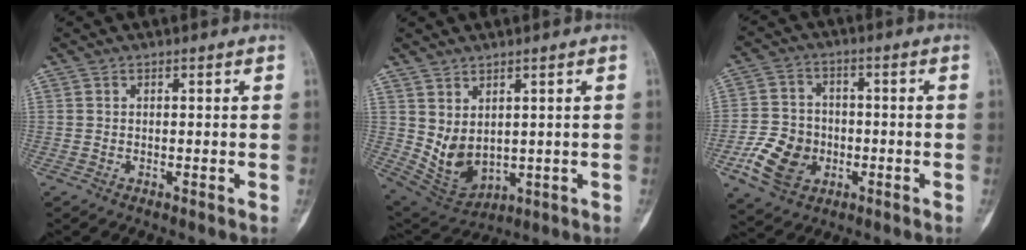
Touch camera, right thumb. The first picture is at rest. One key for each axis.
{"total": 8.3, "fx": 1.0, "fy": 5.6, "fz": 6.1, "tx": -0.088, "ty": -0.014, "tz": 0.048}
{"total": 10.4, "fx": -3.4, "fy": 8.2, "fz": 5.4, "tx": -0.078, "ty": 0.017, "tz": -0.062}